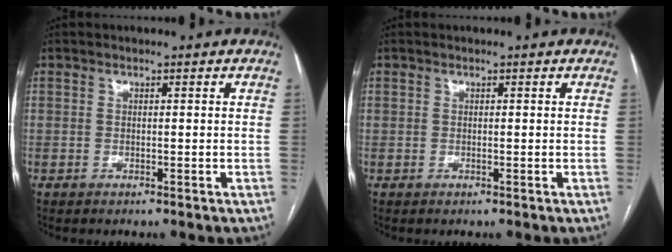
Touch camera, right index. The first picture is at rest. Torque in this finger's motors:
{"motor_torque": [0.82, -0.08, 0.41, 0.10]}